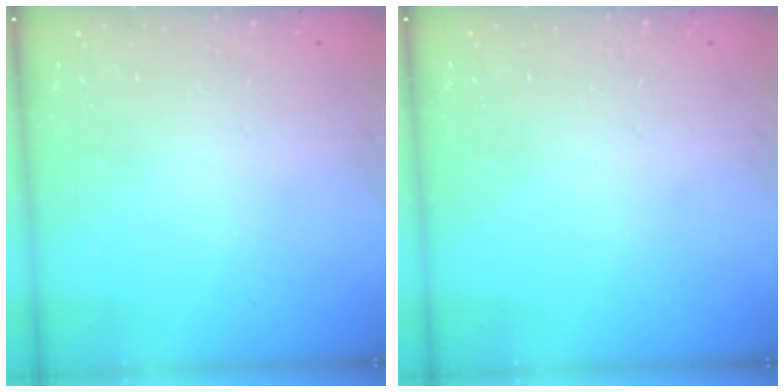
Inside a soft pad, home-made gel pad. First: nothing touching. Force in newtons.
{"total": 0.0}